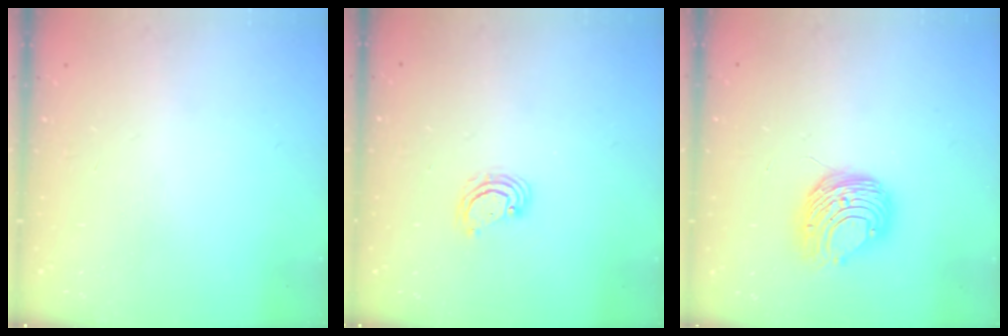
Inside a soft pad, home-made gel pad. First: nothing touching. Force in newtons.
{"total": 4.1, "press": 4.1, "slide": 0.4}
{"total": 8.9, "press": 8.9, "slide": 0.5}